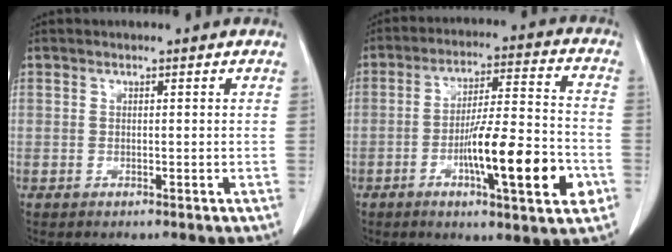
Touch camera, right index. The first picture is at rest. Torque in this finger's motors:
{"motor_torque": [1.29, -0.84, 0.52, 0.21]}